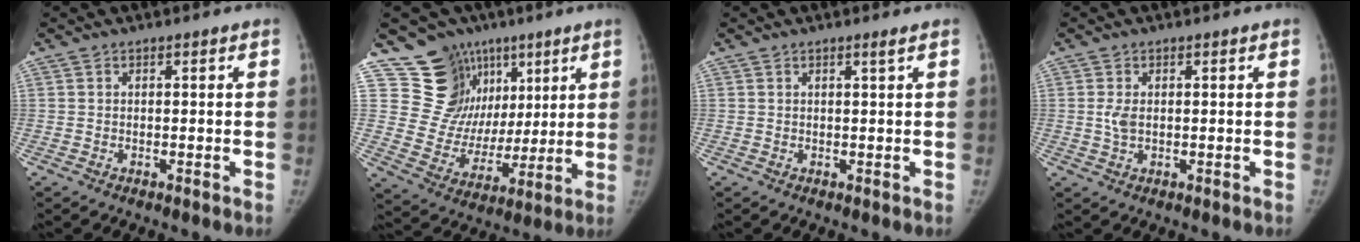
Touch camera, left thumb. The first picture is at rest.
{"total": 15.8, "force": [8.9, 12.5, 3.7], "torque": [-0.005, -0.031, 0.164]}
{"total": 0.9, "force": [0.5, -0.2, 0.7], "torque": [-0.018, -0.005, 0.011]}
{"total": 2.3, "force": [0.3, 1.3, 1.9], "torque": [-0.046, 0.003, 0.005]}